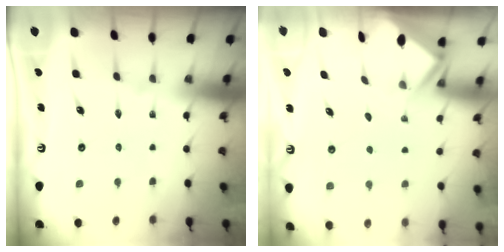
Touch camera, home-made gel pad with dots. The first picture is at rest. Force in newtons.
{"total": 2.6, "press": 2.6, "slide": 0.1}